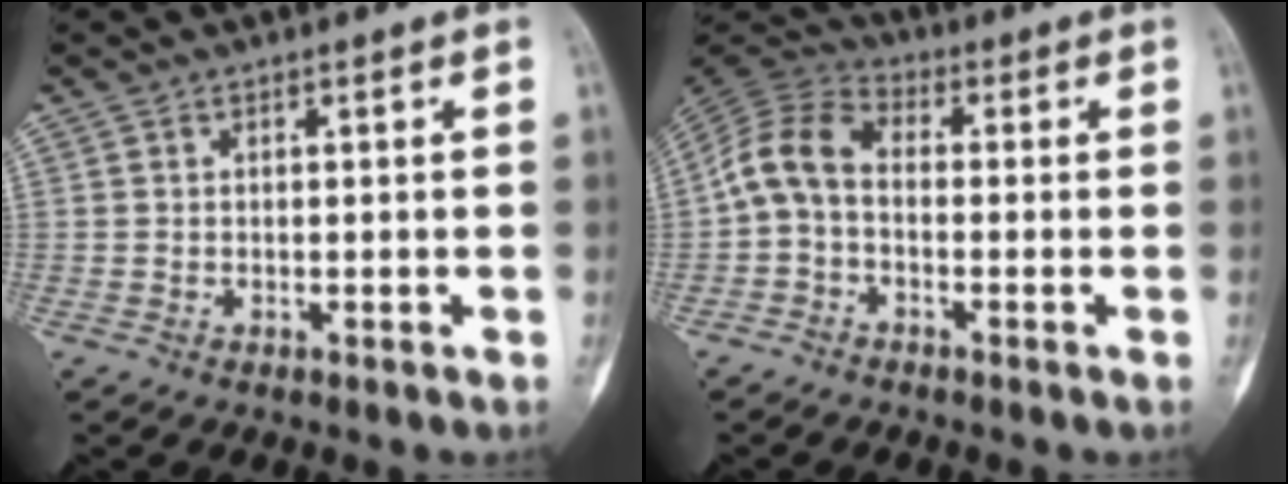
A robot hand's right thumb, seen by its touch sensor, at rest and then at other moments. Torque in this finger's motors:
{"motor_torque": [0.10, 0.11, 0.10, -0.09, 0.03]}